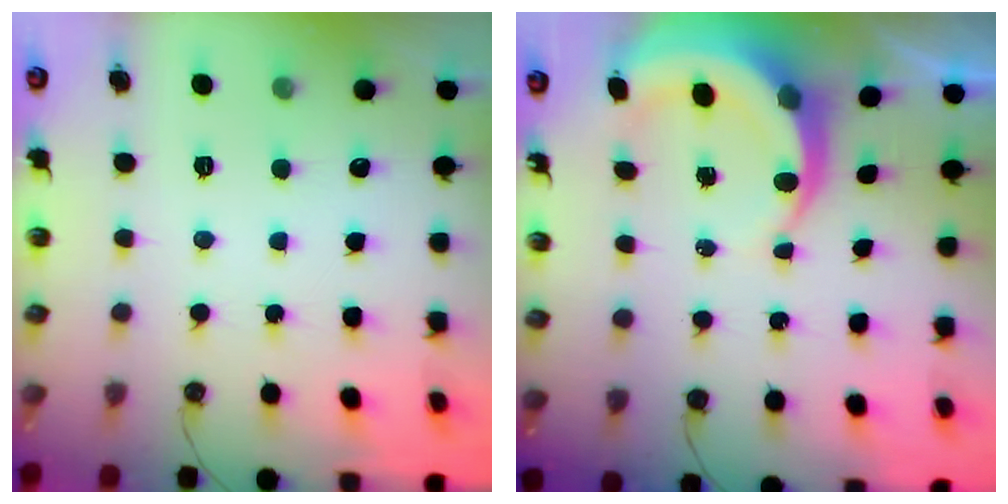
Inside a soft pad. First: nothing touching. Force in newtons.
{"total": 6.2, "press": 6.2, "slide": 0.9}